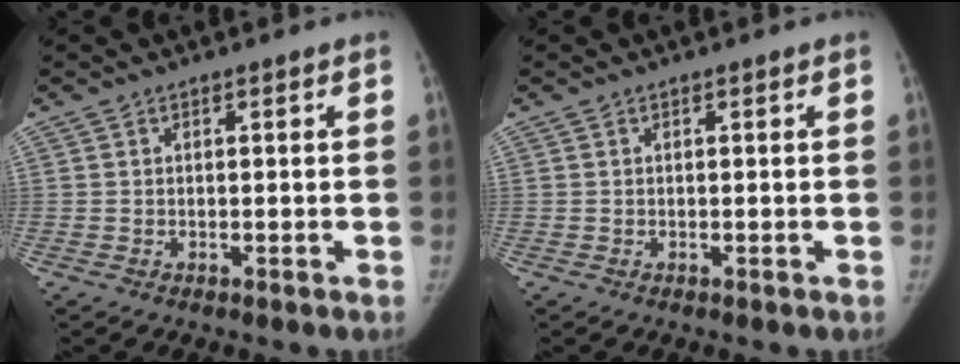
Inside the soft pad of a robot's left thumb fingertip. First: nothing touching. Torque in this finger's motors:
{"motor_torque": [0.02, 0.02, 0.09, -0.09, 0.01]}